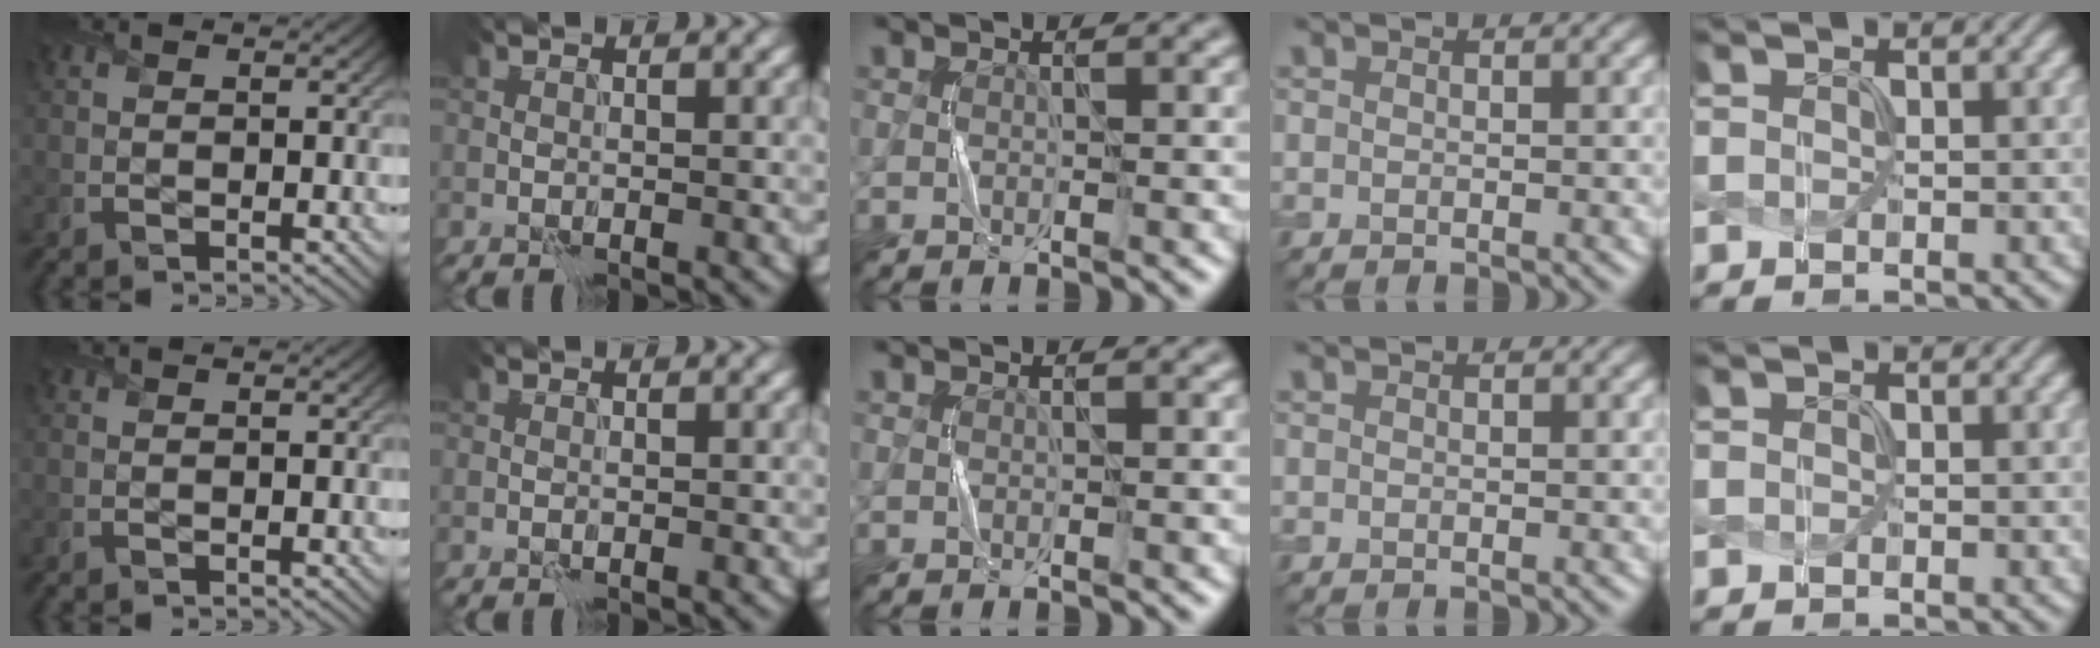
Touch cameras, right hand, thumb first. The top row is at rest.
{}